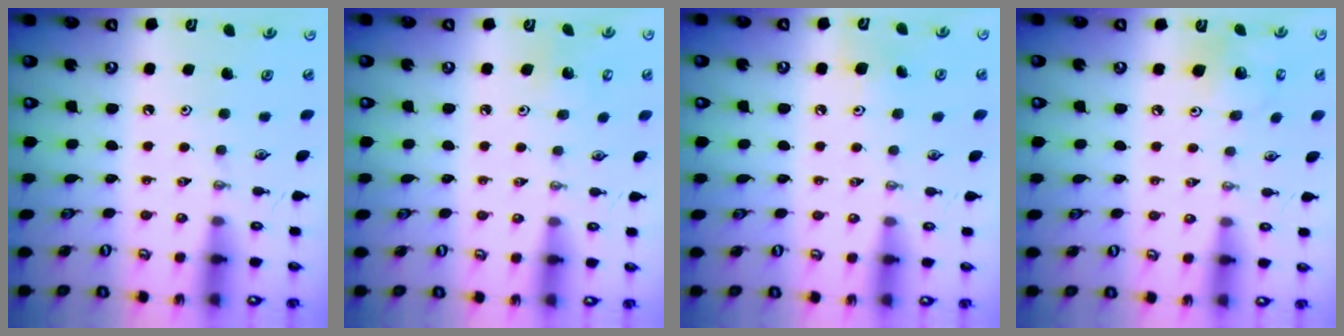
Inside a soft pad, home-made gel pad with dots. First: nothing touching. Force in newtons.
{"total": 3.8, "press": 3.8, "slide": 0.2}
{"total": 5.5, "press": 5.2, "slide": 1.7}
{"total": 9.3, "press": 9.2, "slide": 1.6}